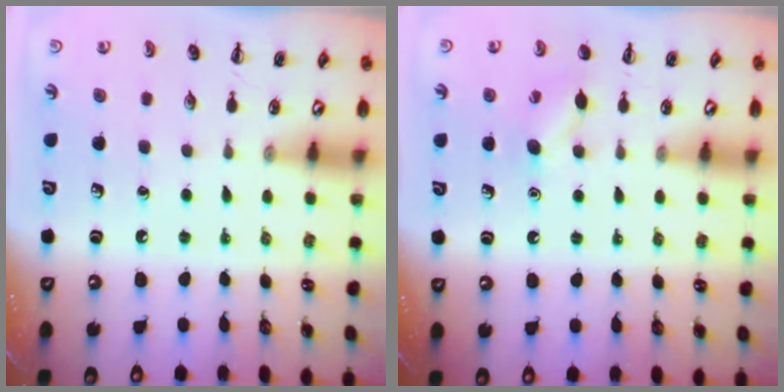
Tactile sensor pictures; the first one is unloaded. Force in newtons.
{"total": 6.7, "press": 6.6, "slide": 1.6}